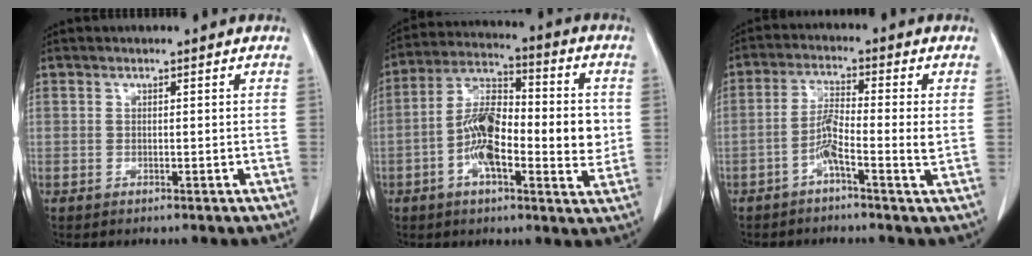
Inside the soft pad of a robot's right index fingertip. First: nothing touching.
{"total": 15.0, "force": [-1.6, 5.4, 13.9], "torque": [-0.240, 0.019, -0.035]}
{"total": 5.4, "force": [-1.7, 0.0, 5.2], "torque": [-0.103, 0.009, -0.034]}